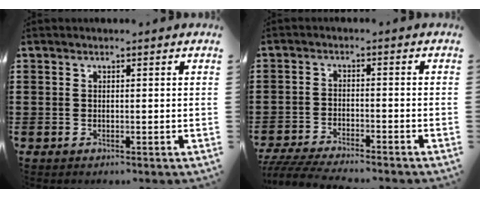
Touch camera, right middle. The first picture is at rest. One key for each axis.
{"total": 4.7, "fx": -4.5, "fy": 0.2, "fz": 1.1, "tx": -0.032, "ty": -0.007, "tz": -0.094}